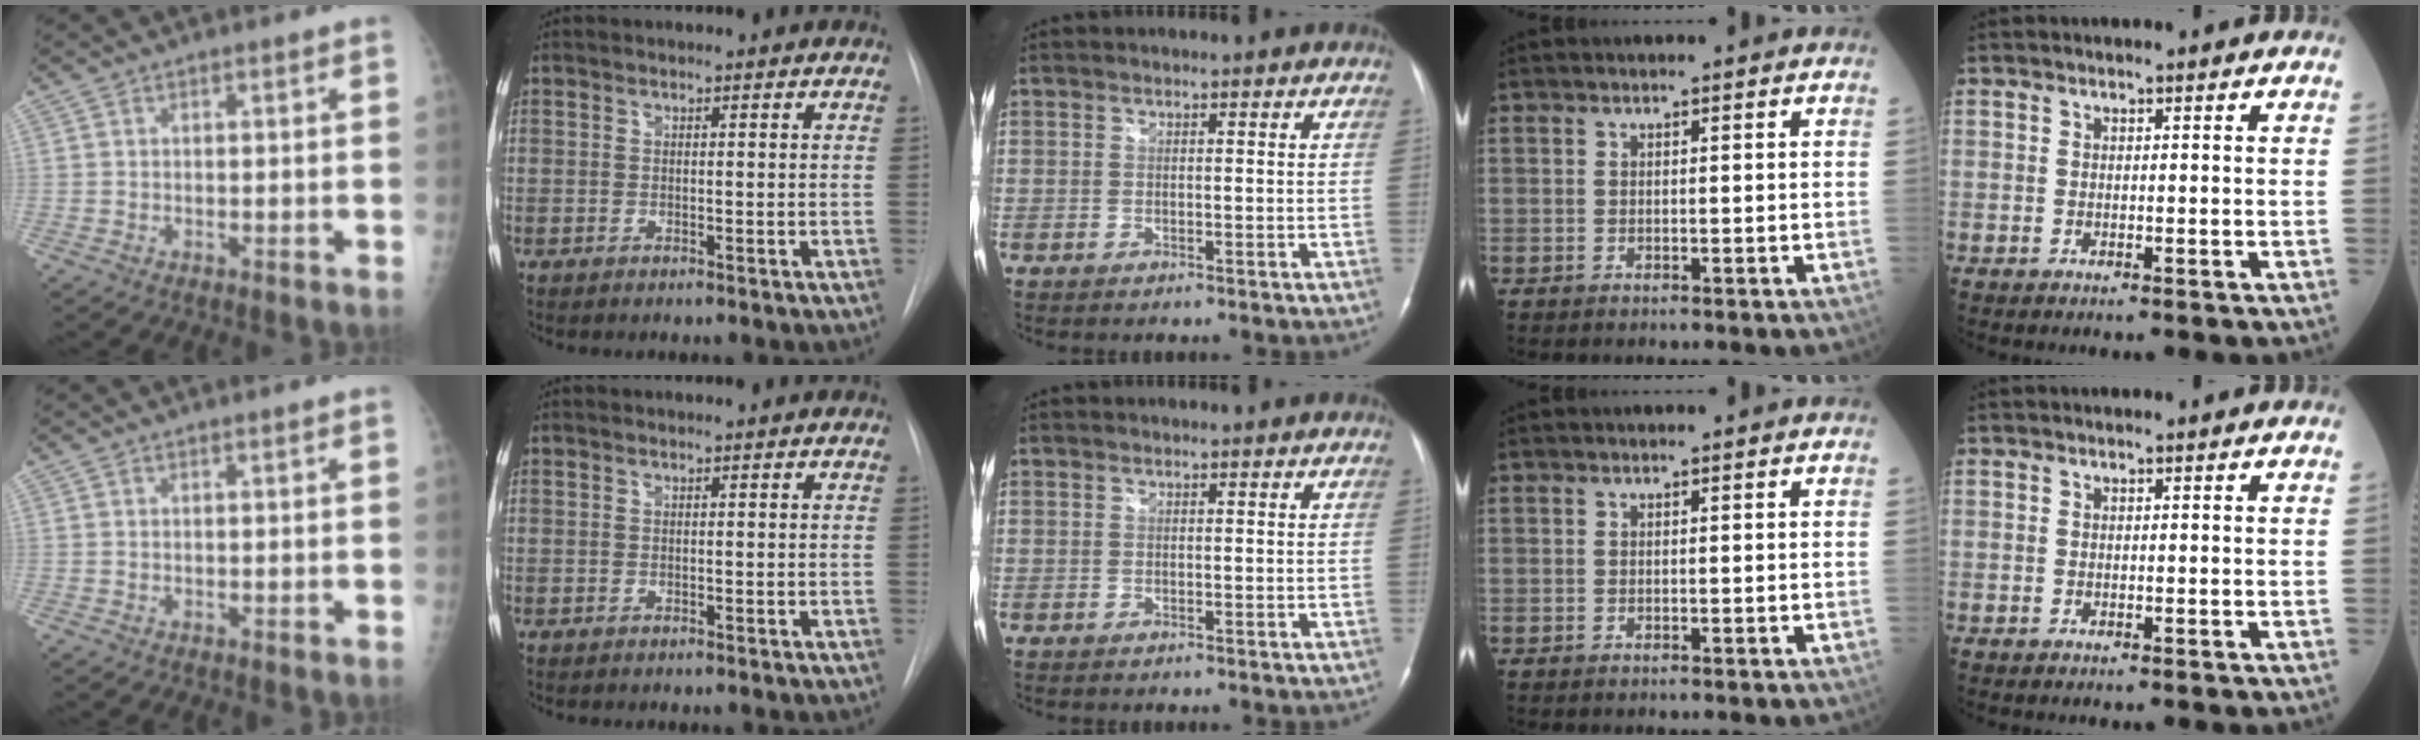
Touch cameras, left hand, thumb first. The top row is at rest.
{}